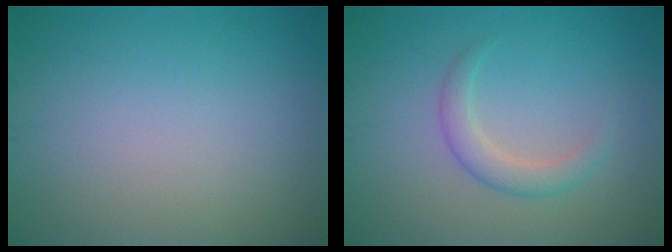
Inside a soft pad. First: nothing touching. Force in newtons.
{"total": 2.3, "press": 2.3, "slide": 0.2}